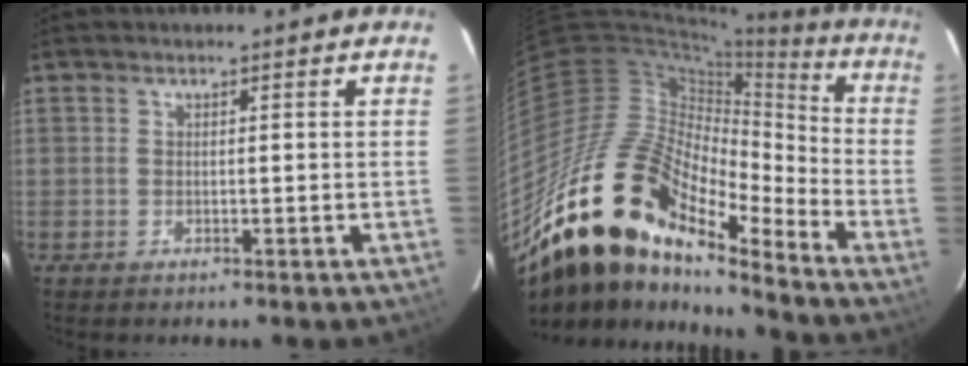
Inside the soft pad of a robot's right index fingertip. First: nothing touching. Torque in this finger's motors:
{"motor_torque": [0.85, -1.17, 0.14, -0.07]}